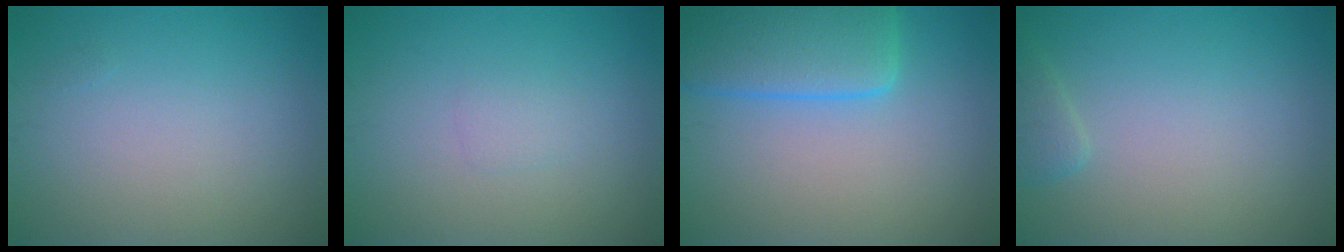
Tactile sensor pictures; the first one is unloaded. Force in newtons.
{"total": 0.9, "press": 0.9, "slide": 0.1}
{"total": 7.0, "press": 7.0, "slide": 0.4}
{"total": 1.3, "press": 1.3, "slide": 0.1}